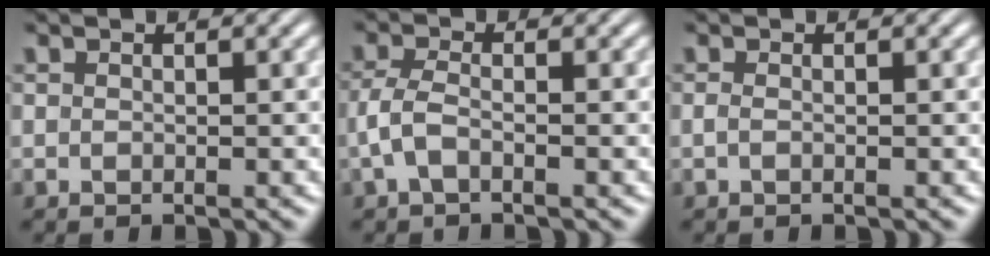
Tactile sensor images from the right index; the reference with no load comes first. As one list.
[{"total": 2.7, "force": [-1.1, 1.3, 2.1], "torque": [-0.059, -0.014, -0.013]}, {"total": 0.6, "force": [-0.4, -0.3, 0.4], "torque": [-0.011, -0.007, -0.002]}]